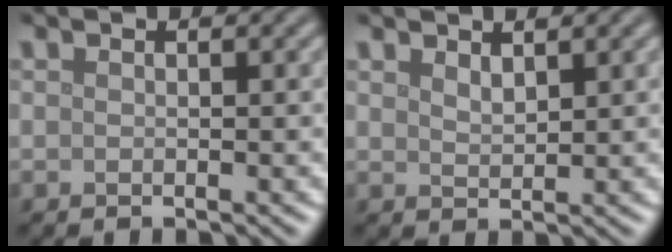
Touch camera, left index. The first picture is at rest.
{"total": 1.5, "force": [1.2, 0.4, 0.6], "torque": [-0.015, -0.001, 0.026]}